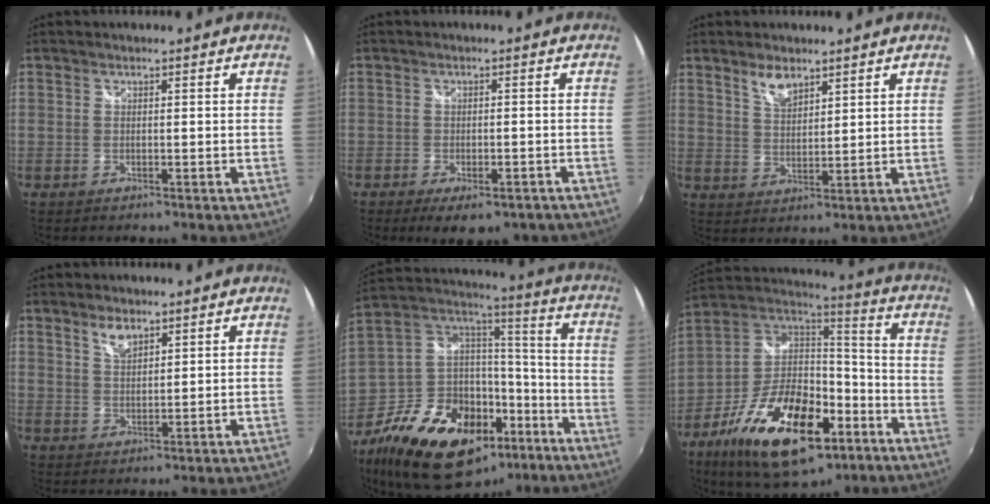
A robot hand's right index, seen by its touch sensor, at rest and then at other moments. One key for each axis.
{"total": 7.8, "fx": -5.5, "fy": 3.1, "fz": 4.6, "tx": -0.094, "ty": -0.021, "tz": -0.072}
{"total": 4.7, "fx": 3.4, "fy": 1.9, "fz": 2.6, "tx": -0.045, "ty": 0.000, "tz": 0.064}
{"total": 3.7, "fx": 2.6, "fy": 1.5, "fz": 2.1, "tx": -0.034, "ty": 0.002, "tz": 0.046}
{"total": 28.3, "fx": -16.4, "fy": 17.2, "fz": 15.5, "tx": -0.313, "ty": 0.038, "tz": -0.244}
{"total": 27.0, "fx": -13.6, "fy": 13.1, "fz": 19.4, "tx": -0.360, "ty": -0.008, "tz": -0.220}